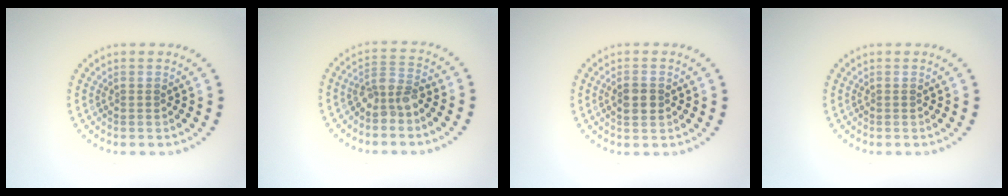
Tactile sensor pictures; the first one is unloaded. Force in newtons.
{"total": 2.8, "press": 2.2, "slide": 1.7}
{"total": 2.0, "press": 2.0, "slide": 0.2}
{"total": 0.0}